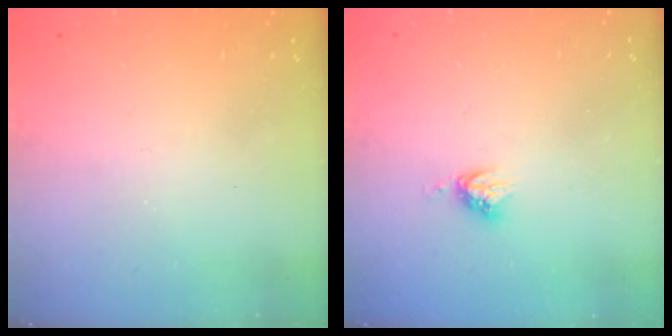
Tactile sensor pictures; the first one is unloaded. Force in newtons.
{"total": 4.9, "press": 4.8, "slide": 0.4}